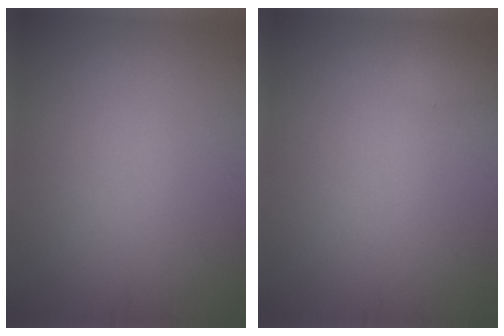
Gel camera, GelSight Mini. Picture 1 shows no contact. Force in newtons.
{"total": 0.7, "press": 0.7, "slide": 0.0}